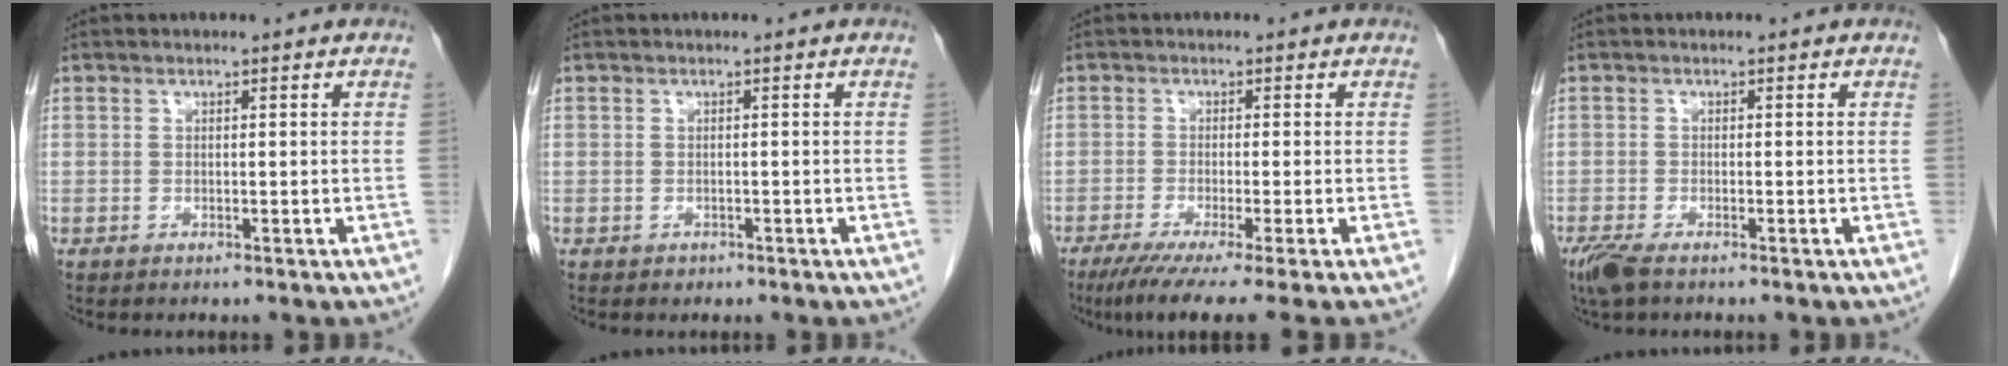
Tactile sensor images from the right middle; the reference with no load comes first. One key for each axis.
{"total": 0.6, "fx": -0.4, "fy": 0.5, "fz": 0.1, "tx": -0.006, "ty": 0.002, "tz": -0.005}
{"total": 9.1, "fx": -7.0, "fy": -1.3, "fz": 5.7, "tx": -0.070, "ty": -0.029, "tz": -0.108}
{"total": 3.4, "fx": -2.4, "fy": 0.9, "fz": 2.3, "tx": -0.054, "ty": -0.011, "tz": -0.043}